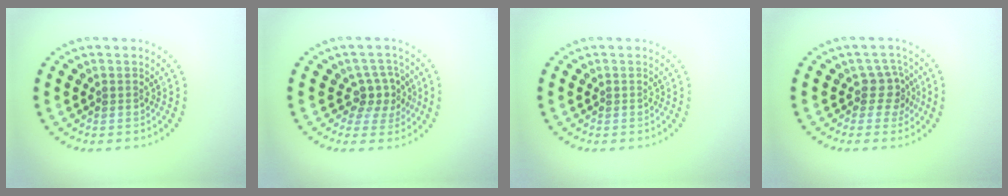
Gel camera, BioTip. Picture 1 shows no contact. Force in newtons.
{"total": 3.1, "press": 2.6, "slide": 1.6}
{"total": 0.0}
{"total": 2.7, "press": 2.1, "slide": 1.6}